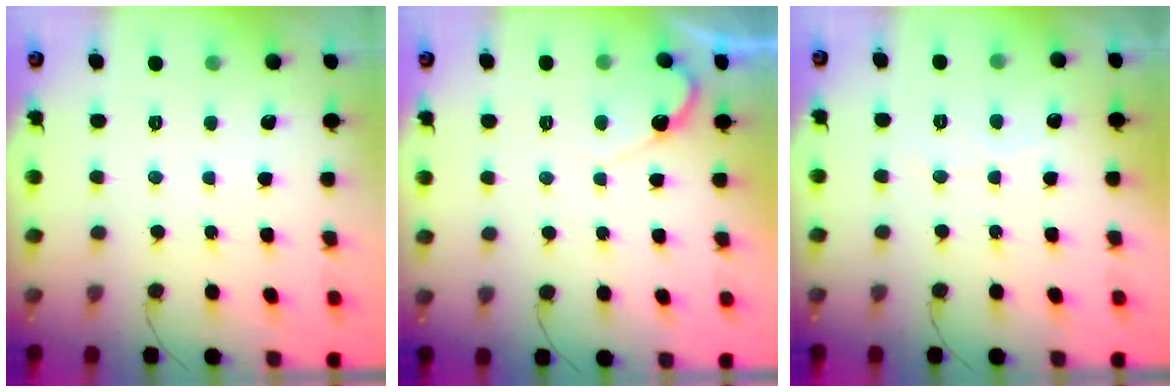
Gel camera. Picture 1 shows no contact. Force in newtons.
{"total": 5.2, "press": 5.1, "slide": 0.4}
{"total": 2.6, "press": 2.6, "slide": 0.2}